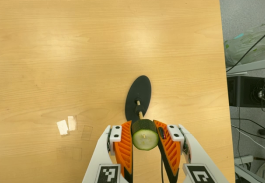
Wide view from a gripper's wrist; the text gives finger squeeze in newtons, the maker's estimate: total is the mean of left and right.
{"total": 9.9, "left": 9.0, "right": 10.7}